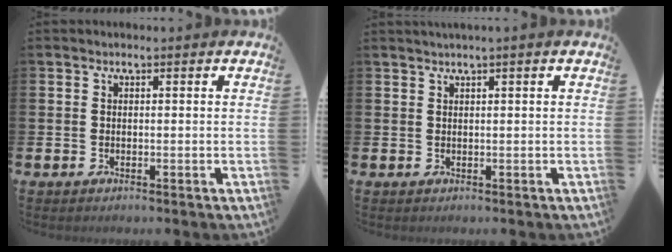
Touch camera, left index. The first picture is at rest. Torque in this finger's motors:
{"motor_torque": [0.86, -0.92, 0.09, 0.05]}